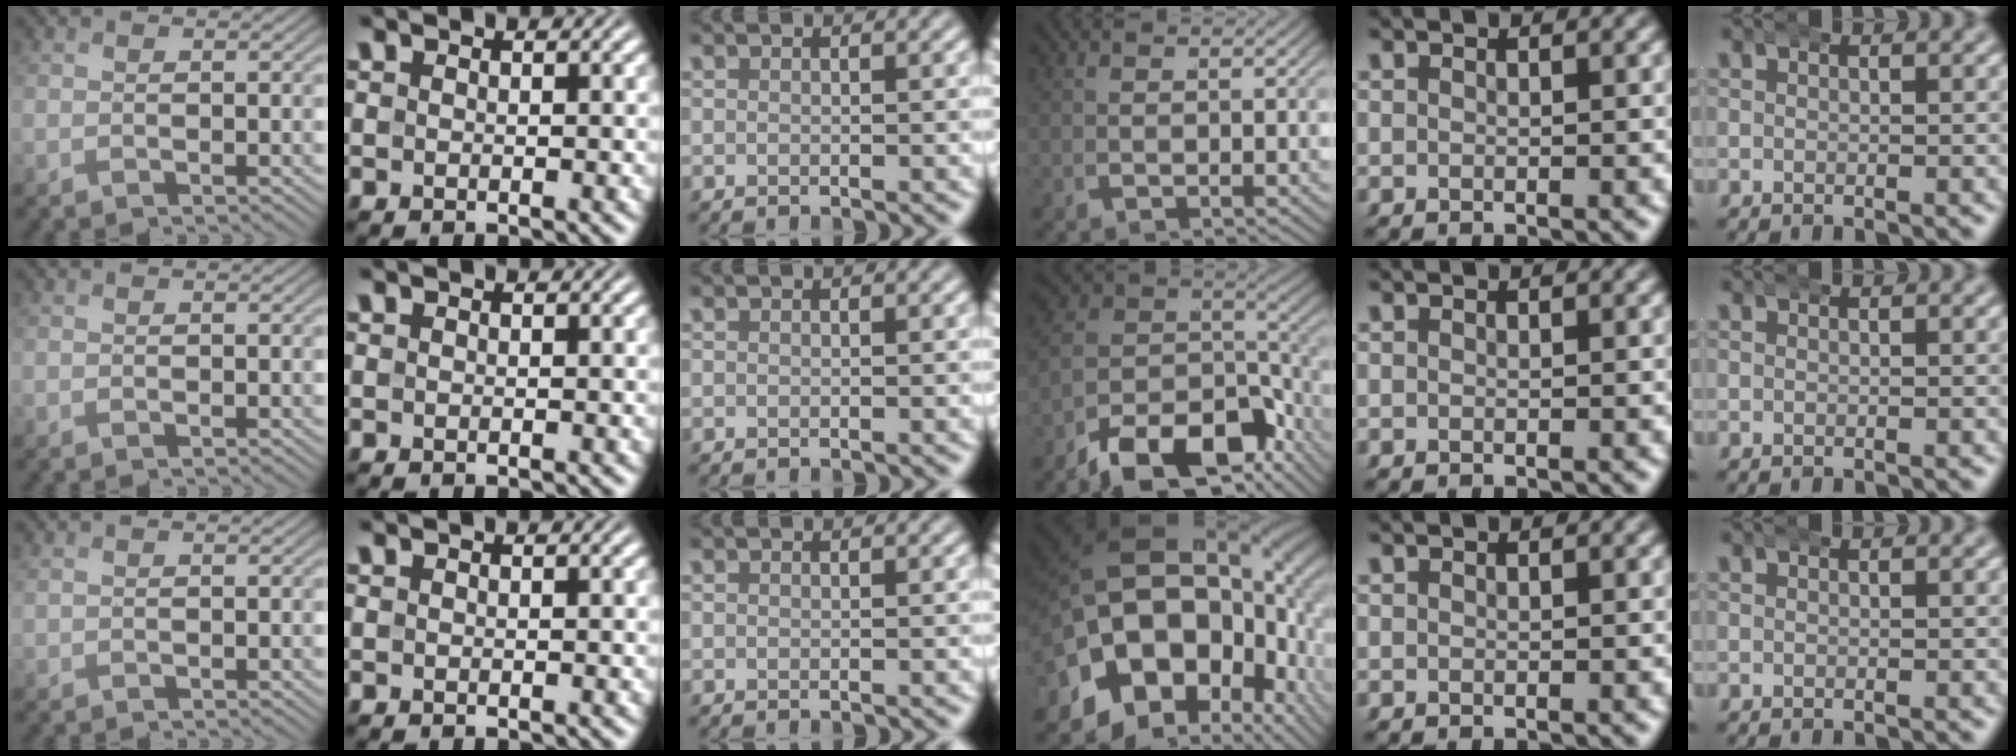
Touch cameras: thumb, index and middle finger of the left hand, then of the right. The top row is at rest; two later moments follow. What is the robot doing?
{"motion": "wrap", "object": "bandana"}